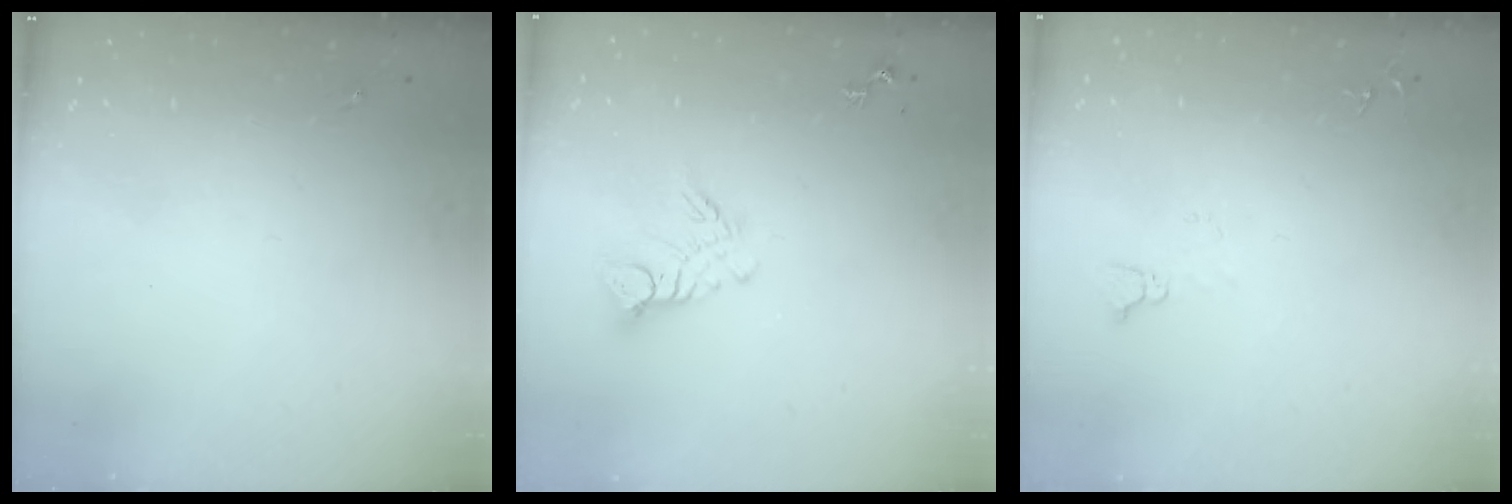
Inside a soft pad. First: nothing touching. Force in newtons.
{"total": 10.2, "press": 10.1, "slide": 0.8}
{"total": 4.1, "press": 4.1, "slide": 0.4}